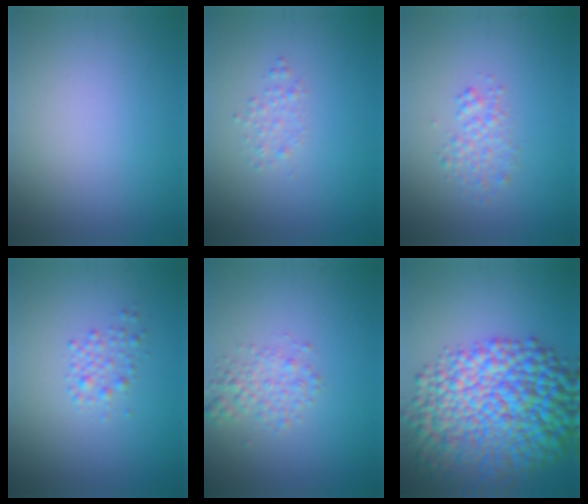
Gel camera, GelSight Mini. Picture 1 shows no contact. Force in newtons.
{"total": 1.0, "press": 1.0, "slide": 0.1}
{"total": 1.7, "press": 1.7, "slide": 0.1}
{"total": 1.6, "press": 1.6, "slide": 0.1}
{"total": 2.2, "press": 2.2, "slide": 0.1}
{"total": 14.9, "press": 14.9, "slide": 0.2}